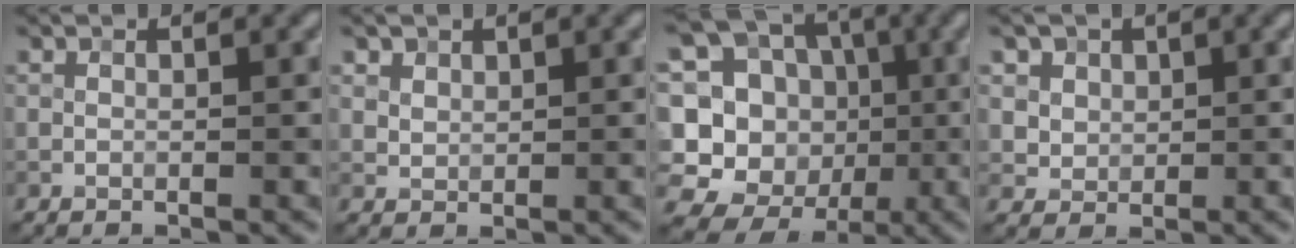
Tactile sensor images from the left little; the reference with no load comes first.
{"total": 1.7, "force": [1.2, 1.1, 0.5], "torque": [-0.016, -0.008, 0.035]}
{"total": 16.0, "force": [-2.0, 15.1, 5.0], "torque": [-0.140, 0.031, -0.053]}
{"total": 4.9, "force": [2.7, 3.7, 1.9], "torque": [-0.054, -0.003, 0.056]}